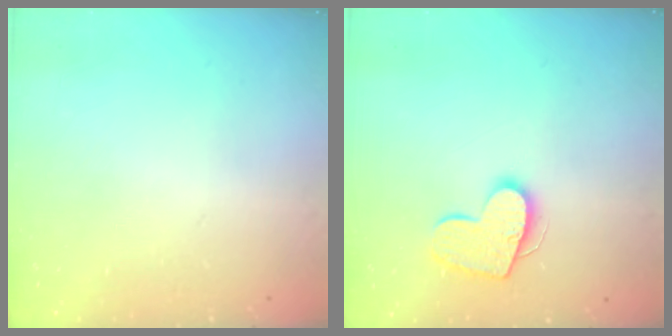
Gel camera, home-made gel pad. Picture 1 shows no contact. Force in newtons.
{"total": 12.4, "press": 12.4, "slide": 0.7}